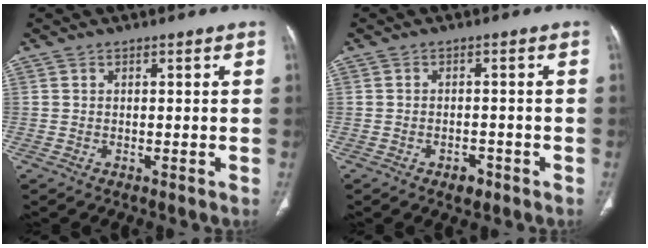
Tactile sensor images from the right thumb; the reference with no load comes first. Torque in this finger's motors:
{"motor_torque": [-0.23, 0.04, -0.15, 0.01, 0.06]}